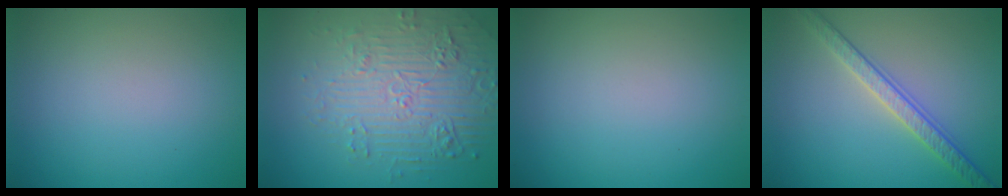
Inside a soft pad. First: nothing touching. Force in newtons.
{"total": 6.4, "press": 5.1, "slide": 4.0}
{"total": 0.0}
{"total": 3.5, "press": 3.2, "slide": 1.3}